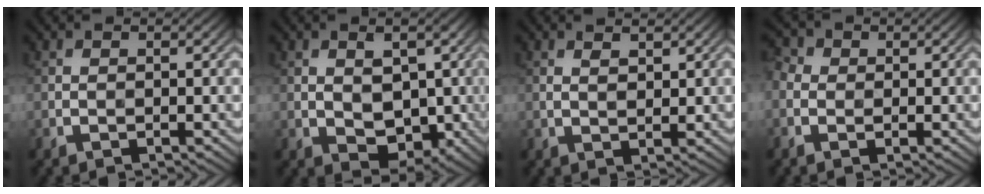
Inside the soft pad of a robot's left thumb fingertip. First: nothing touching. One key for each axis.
{"total": 5.6, "fx": 0.3, "fy": 3.6, "fz": 4.3, "tx": -0.066, "ty": -0.008, "tz": 0.007}
{"total": 2.0, "fx": 1.2, "fy": 0.7, "fz": 1.3, "tx": -0.022, "ty": -0.007, "tz": 0.028}
{"total": 3.1, "fx": -0.1, "fy": 2.7, "fz": 1.5, "tx": -0.043, "ty": 0.005, "tz": -0.005}